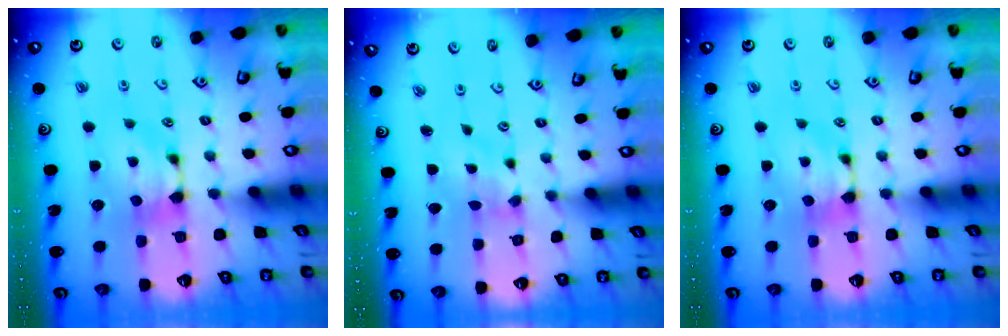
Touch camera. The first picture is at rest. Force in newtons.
{"total": 1.7, "press": 1.3, "slide": 1.0}
{"total": 0.0}